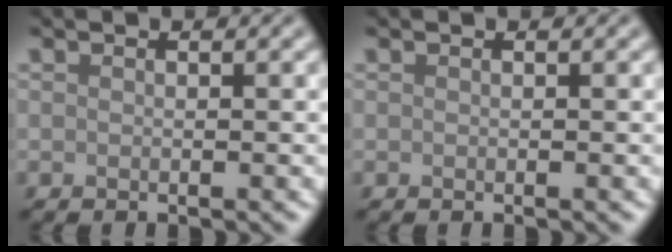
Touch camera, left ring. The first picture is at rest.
{"total": 0.0}